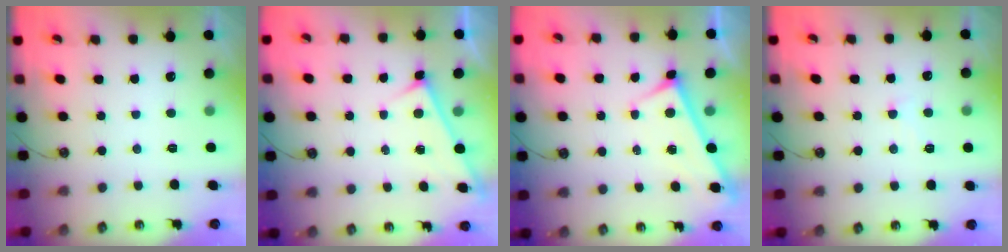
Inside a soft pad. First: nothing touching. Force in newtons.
{"total": 3.5, "press": 3.5, "slide": 0.2}
{"total": 3.2, "press": 3.1, "slide": 0.3}
{"total": 0.7, "press": 0.5, "slide": 0.5}